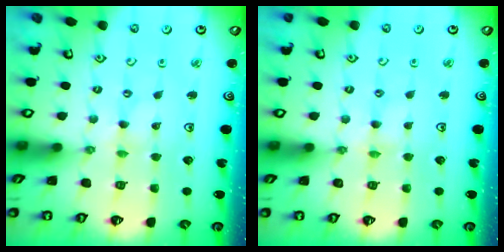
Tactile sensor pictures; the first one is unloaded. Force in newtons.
{"total": 1.9, "press": 1.9, "slide": 0.4}